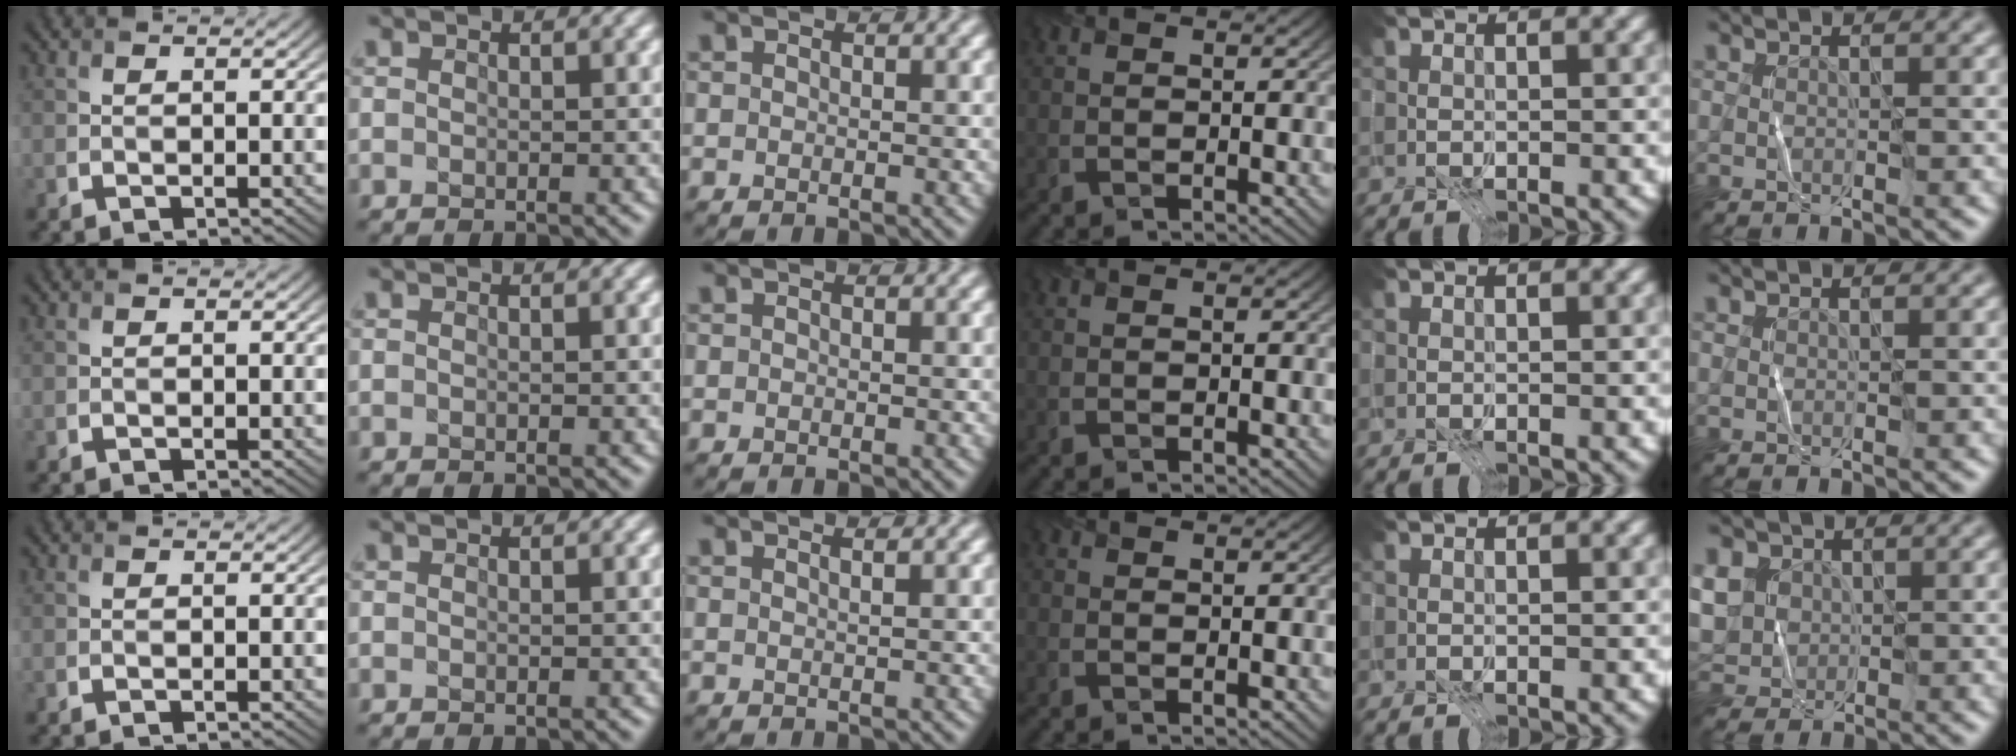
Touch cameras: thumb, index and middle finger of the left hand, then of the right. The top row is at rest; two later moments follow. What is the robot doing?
{"motion": "fold", "object": "coffee filter"}